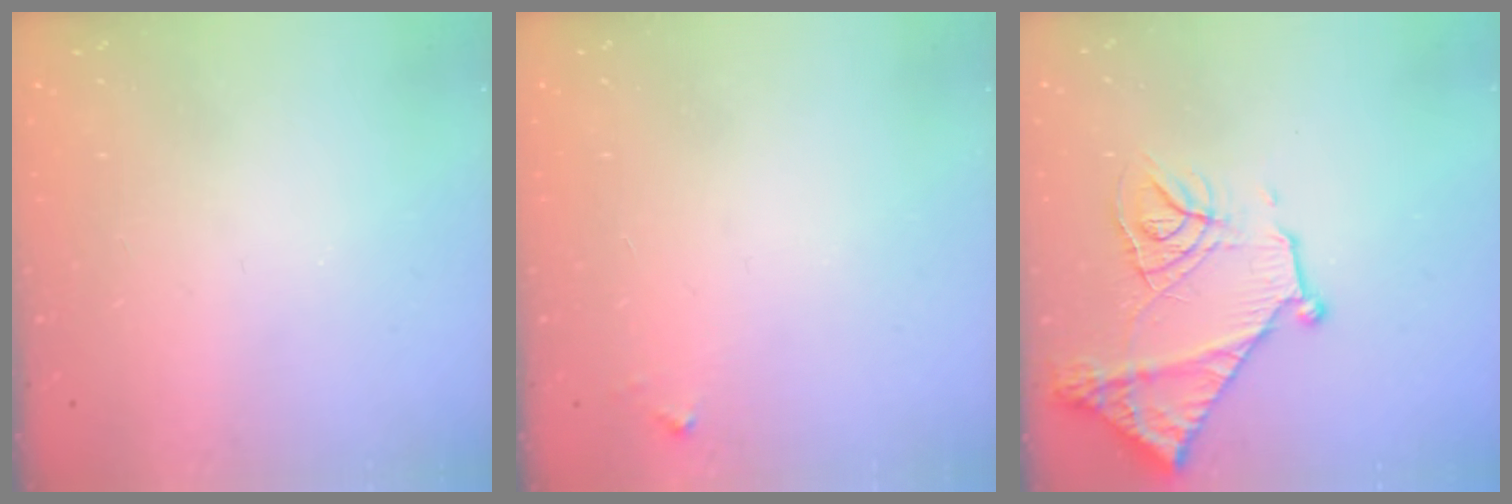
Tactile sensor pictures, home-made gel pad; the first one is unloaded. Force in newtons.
{"total": 2.8, "press": 2.8, "slide": 0.2}
{"total": 17.6, "press": 17.5, "slide": 1.7}